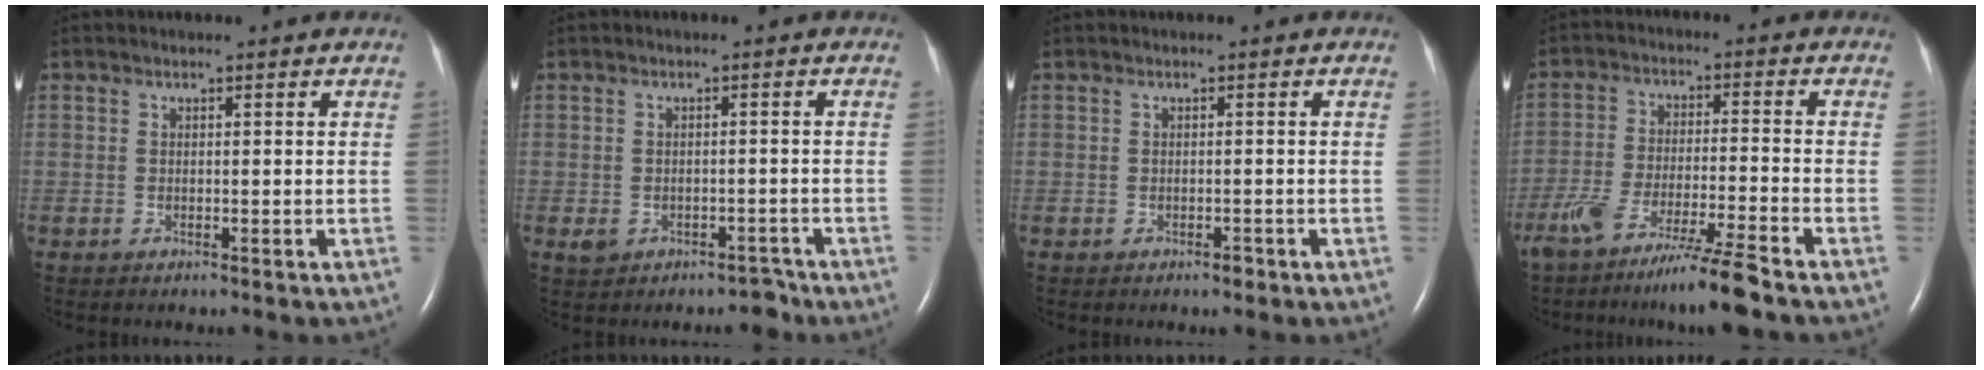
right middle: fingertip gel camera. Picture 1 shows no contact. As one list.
[{"total": 2.9, "force": [-1.9, 2.0, 0.8], "torque": [-0.008, 0.013, -0.020]}, {"total": 0.8, "force": [-0.6, 0.3, 0.5], "torque": [-0.008, -0.001, -0.006]}, {"total": 10.4, "force": [-7.8, -0.9, 6.7], "torque": [-0.124, -0.032, -0.139]}]